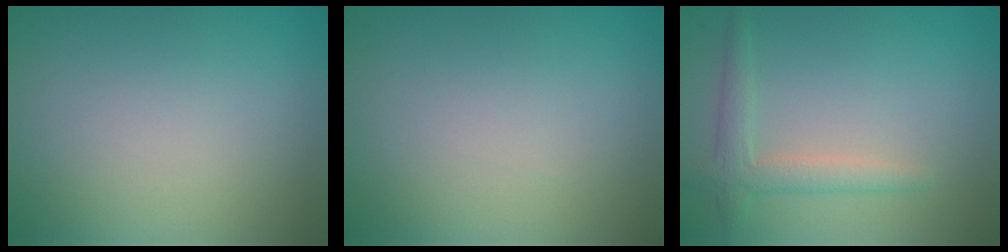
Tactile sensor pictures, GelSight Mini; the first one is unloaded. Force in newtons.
{"total": 0.0}
{"total": 2.5, "press": 2.5, "slide": 0.3}